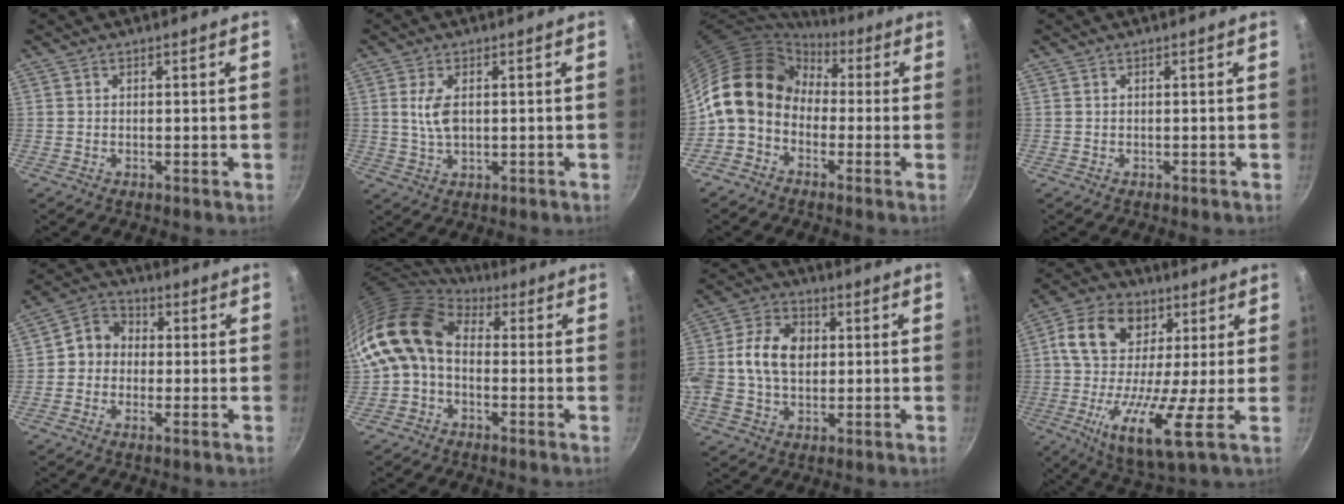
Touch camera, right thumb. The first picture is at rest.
{"total": 5.0, "force": [0.8, 2.7, 4.2], "torque": [-0.078, -0.002, 0.018]}
{"total": 13.6, "force": [0.0, 10.8, 8.2], "torque": [-0.111, 0.039, -0.026]}
{"total": 0.0}
{"total": 3.2, "force": [-0.4, 2.6, 1.8], "torque": [-0.025, 0.016, -0.024]}
{"total": 11.9, "force": [-0.1, 8.7, 8.1], "torque": [-0.133, 0.029, -0.024]}
{"total": 14.3, "force": [0.9, 10.4, 9.9], "torque": [-0.172, 0.019, -0.001]}
{"total": 18.6, "force": [1.7, 10.2, 15.4], "torque": [-0.260, -0.002, 0.001]}